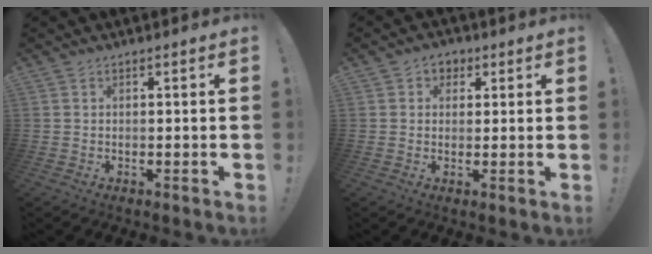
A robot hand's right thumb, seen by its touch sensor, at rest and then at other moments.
{"total": 3.7, "force": [1.0, 3.3, 1.2], "torque": [-0.009, 0.000, 0.016]}